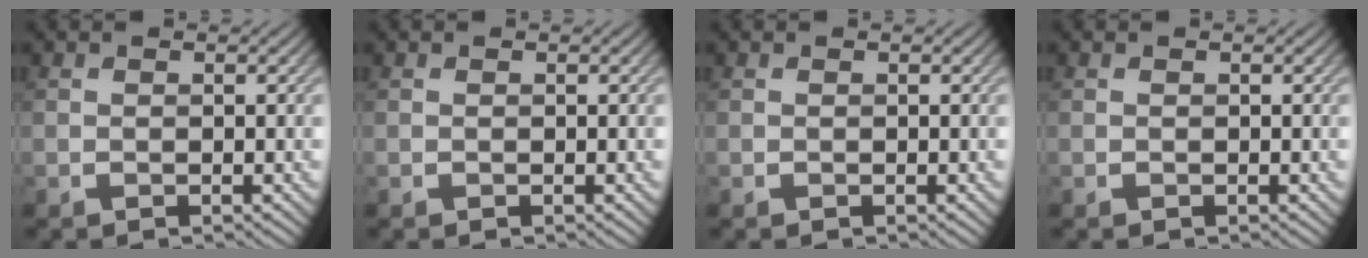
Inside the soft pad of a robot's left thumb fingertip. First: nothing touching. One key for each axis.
{"total": 0.0}
{"total": 0.0}
{"total": 0.0}